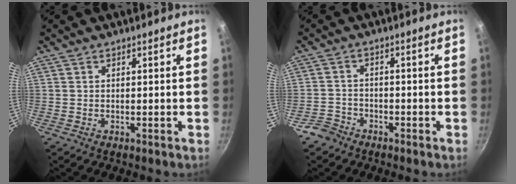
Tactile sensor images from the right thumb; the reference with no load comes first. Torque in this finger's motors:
{"motor_torque": [0.69, 0.39, 0.00, -0.50, -0.01]}